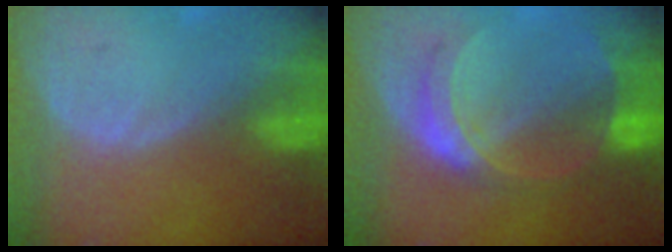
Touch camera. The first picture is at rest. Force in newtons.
{"total": 7.6, "press": 6.7, "slide": 3.5}